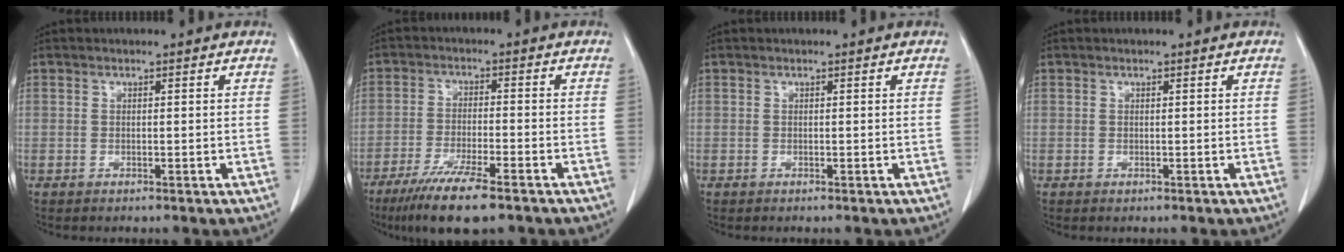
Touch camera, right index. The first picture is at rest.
{"total": 10.1, "force": [-7.1, 1.2, 7.1], "torque": [-0.123, -0.025, -0.115]}
{"total": 0.0}
{"total": 0.0}